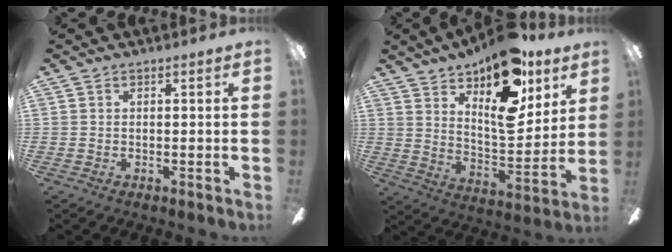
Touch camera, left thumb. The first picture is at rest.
{"total": 19.3, "force": [12.5, 8.0, 12.4], "torque": [-0.176, -0.076, 0.209]}